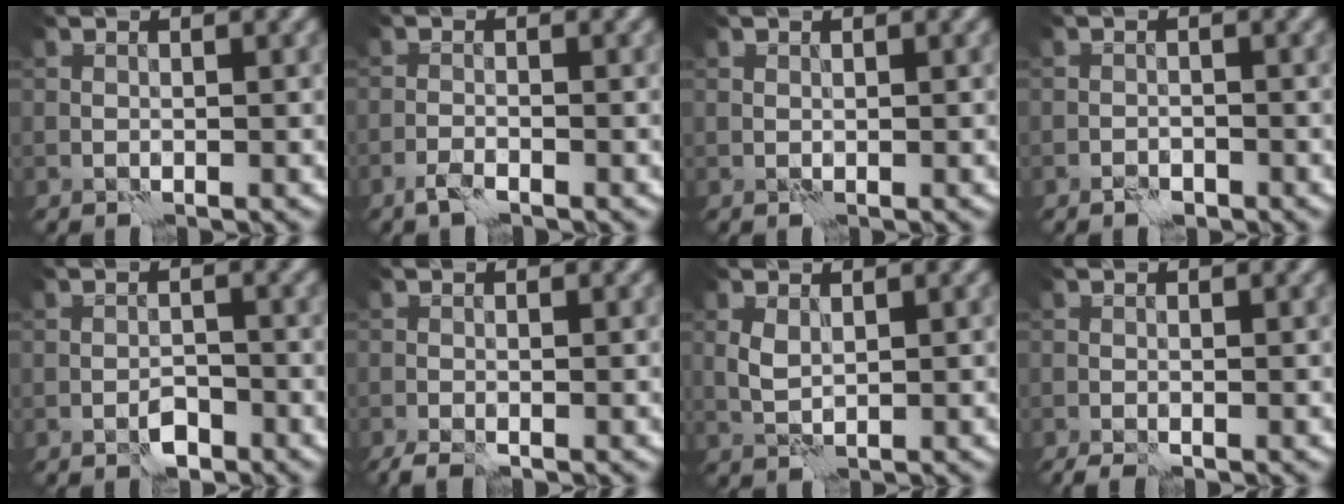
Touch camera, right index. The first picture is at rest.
{"total": 1.1, "force": [-1.0, 0.0, 0.6], "torque": [-0.018, 0.000, -0.023]}
{"total": 0.0}
{"total": 0.9, "force": [-0.8, 0.3, 0.2], "torque": [0.000, 0.002, -0.016]}
{"total": 1.7, "force": [-1.3, 0.7, 0.8], "torque": [-0.010, 0.004, -0.024]}
{"total": 2.4, "force": [-1.8, 0.4, 1.5], "torque": [-0.035, -0.008, -0.037]}
{"total": 1.4, "force": [0.8, 0.7, 0.9], "torque": [-0.027, 0.000, 0.018]}
{"total": 1.5, "force": [-1.1, 0.2, 1.0], "torque": [-0.031, -0.001, -0.022]}